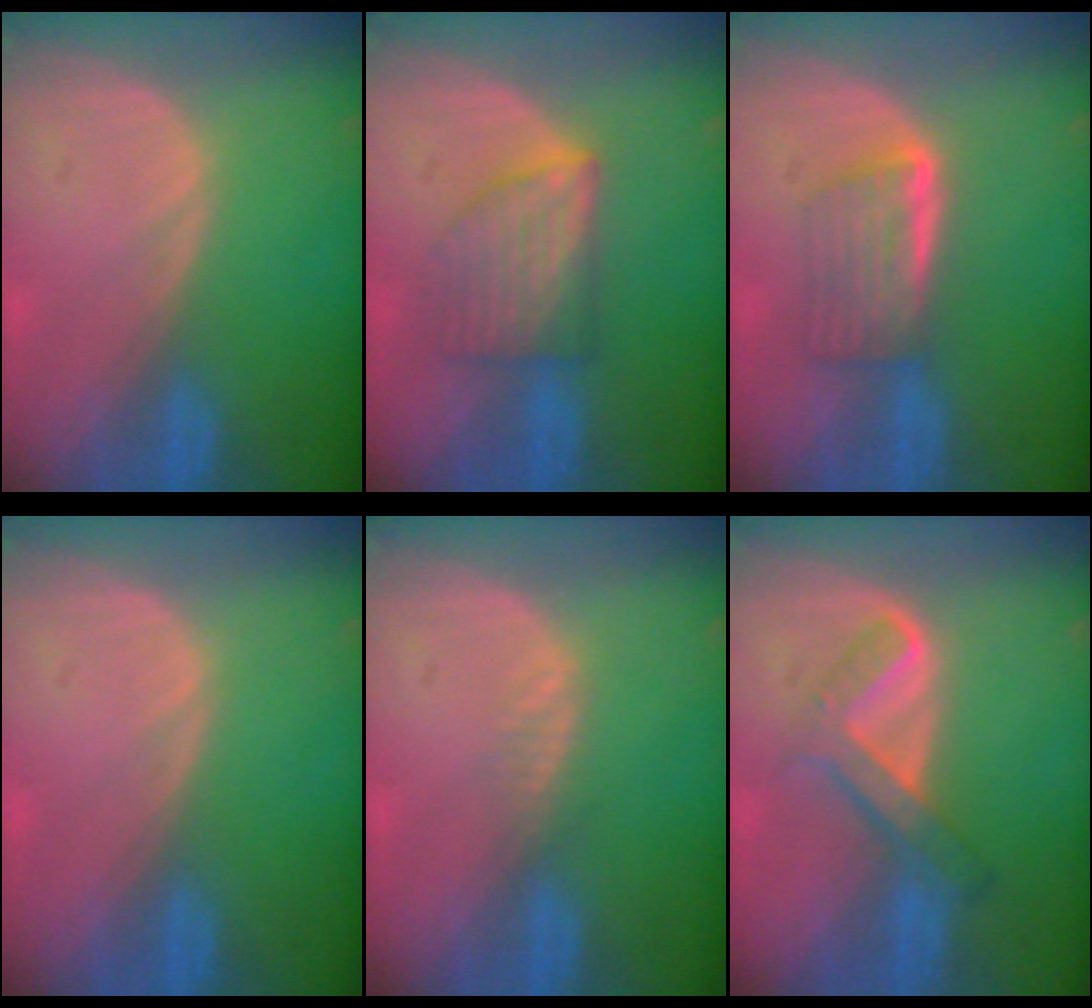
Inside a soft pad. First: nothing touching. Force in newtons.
{"total": 6.0, "press": 6.0, "slide": 0.7}
{"total": 5.8, "press": 5.1, "slide": 2.9}
{"total": 0.0}
{"total": 1.4, "press": 1.3, "slide": 0.2}
{"total": 6.0, "press": 5.3, "slide": 2.8}